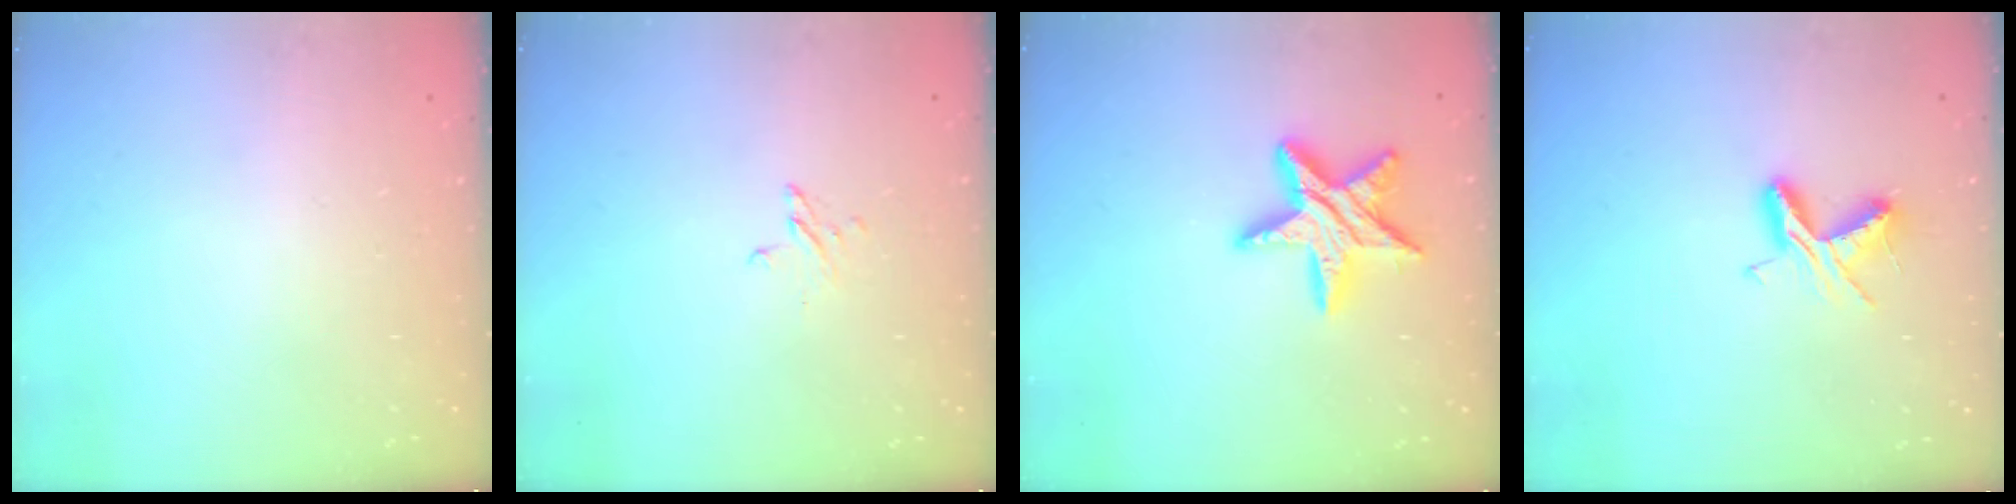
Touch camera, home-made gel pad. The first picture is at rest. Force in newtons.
{"total": 2.4, "press": 2.4, "slide": 0.2}
{"total": 13.1, "press": 13.0, "slide": 0.8}
{"total": 6.5, "press": 6.5, "slide": 0.5}